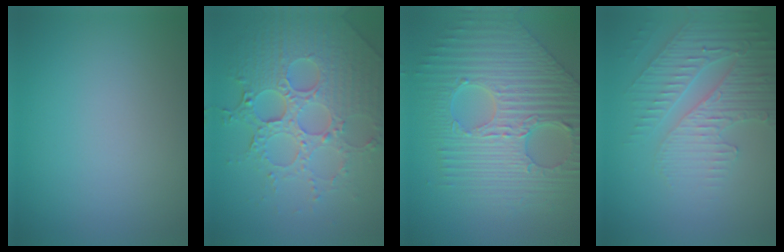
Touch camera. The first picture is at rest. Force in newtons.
{"total": 8.2, "press": 6.0, "slide": 5.6}
{"total": 9.9, "press": 6.9, "slide": 7.0}
{"total": 4.1, "press": 3.9, "slide": 1.3}